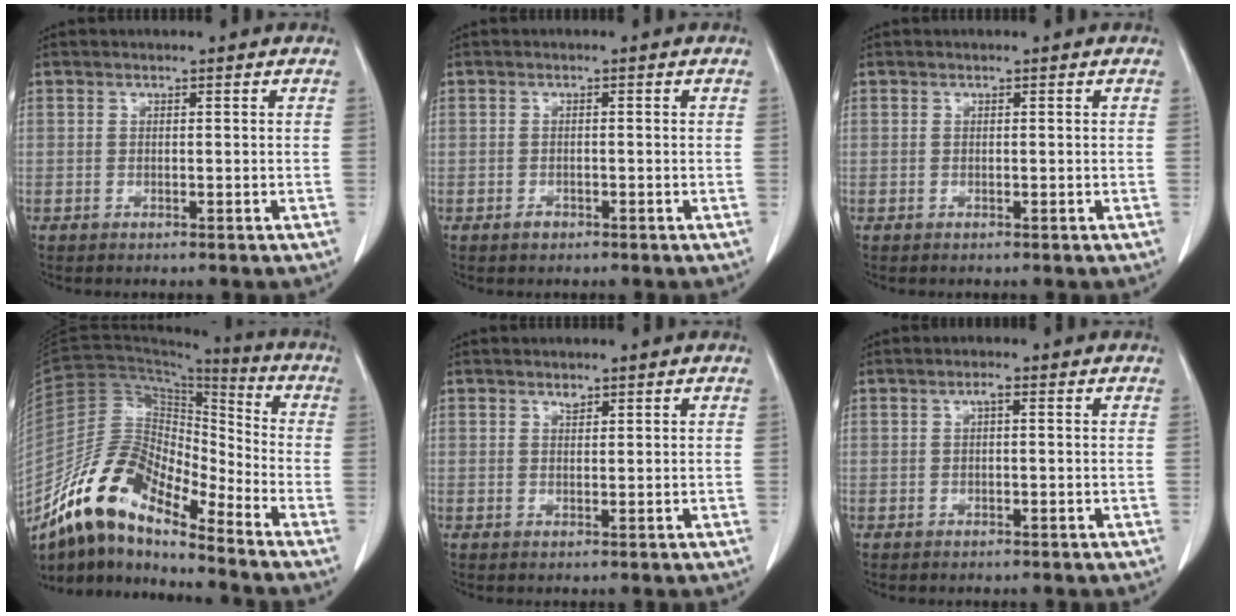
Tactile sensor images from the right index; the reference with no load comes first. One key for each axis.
{"total": 1.8, "fx": -0.9, "fy": 1.3, "fz": 0.8, "tx": -0.011, "ty": 0.004, "tz": -0.009}
{"total": 0.0}
{"total": 16.0, "fx": -11.9, "fy": 5.0, "fz": 9.5, "tx": -0.187, "ty": 0.031, "tz": -0.221}
{"total": 1.3, "fx": 0.9, "fy": 0.8, "fz": 0.6, "tx": -0.013, "ty": 0.001, "tz": 0.018}
{"total": 1.6, "fx": 0.4, "fy": 0.6, "fz": 1.4, "tx": -0.029, "ty": 0.005, "tz": 0.009}